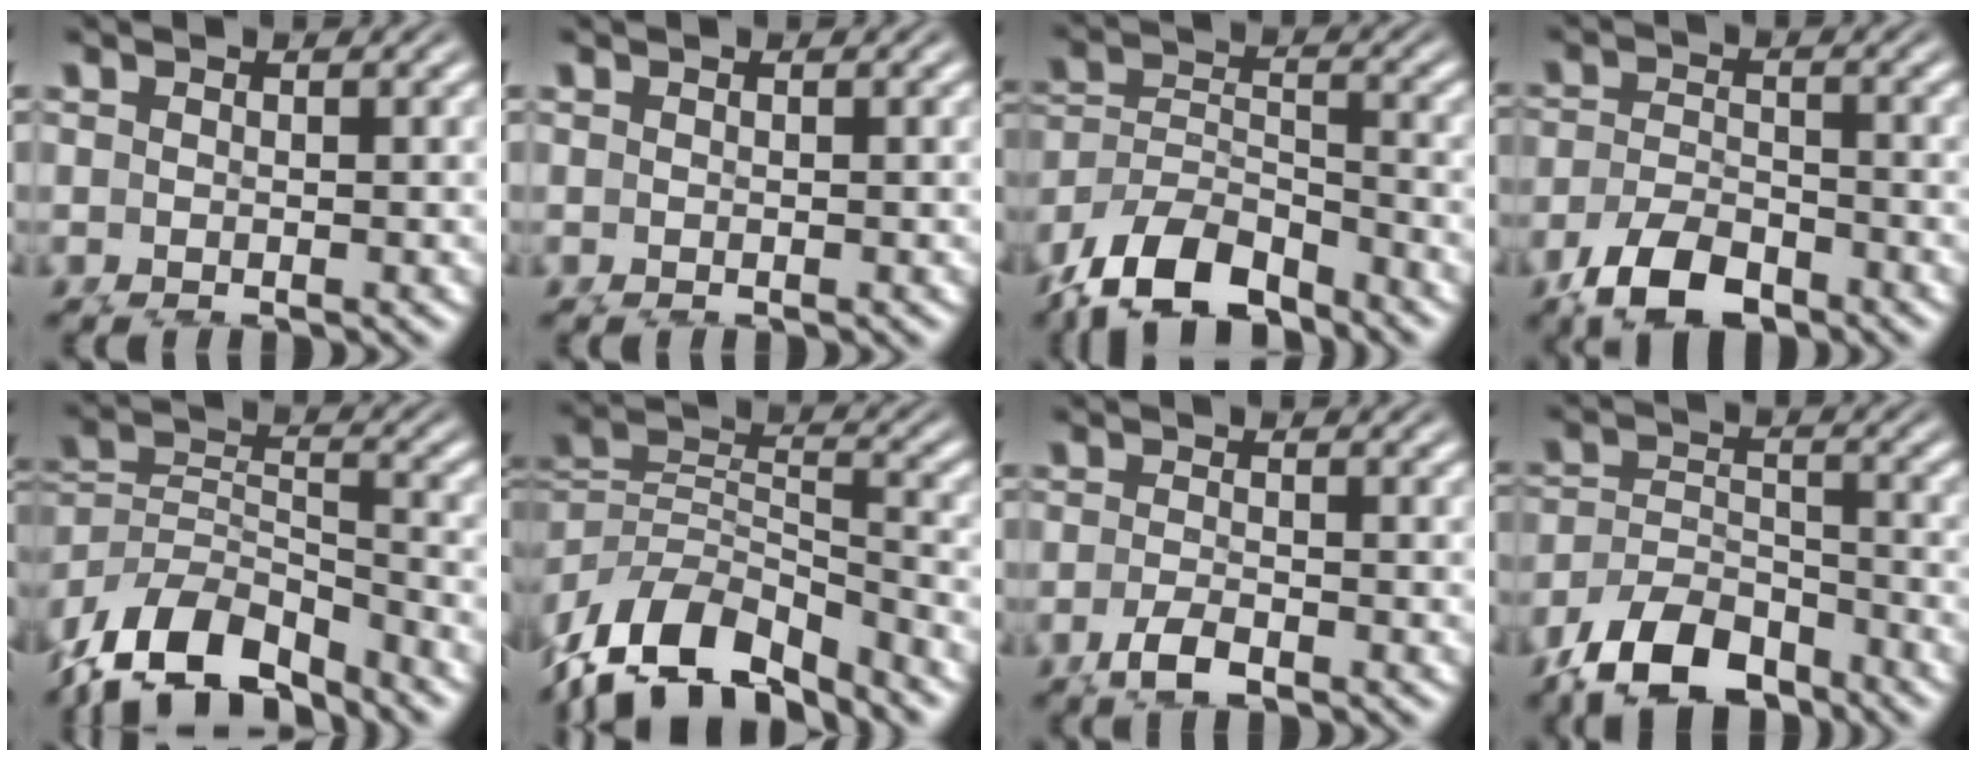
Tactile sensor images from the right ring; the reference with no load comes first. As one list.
[{"total": 0.0}, {"total": 5.8, "force": [-2.9, 4.3, 2.6], "torque": [-0.060, -0.031, -0.041]}, {"total": 4.4, "force": [-2.7, 2.9, 2.1], "torque": [-0.044, -0.026, -0.031]}, {"total": 6.6, "force": [-3.2, 4.9, 3.1], "torque": [-0.070, -0.033, -0.042]}, {"total": 8.0, "force": [-3.6, 5.6, 4.4], "torque": [-0.093, -0.036, -0.042]}, {"total": 1.0, "force": [-0.7, 0.2, 0.7], "torque": [-0.013, -0.009, -0.005]}, {"total": 6.8, "force": [-4.2, 4.7, 2.6], "torque": [-0.062, -0.039, -0.060]}]